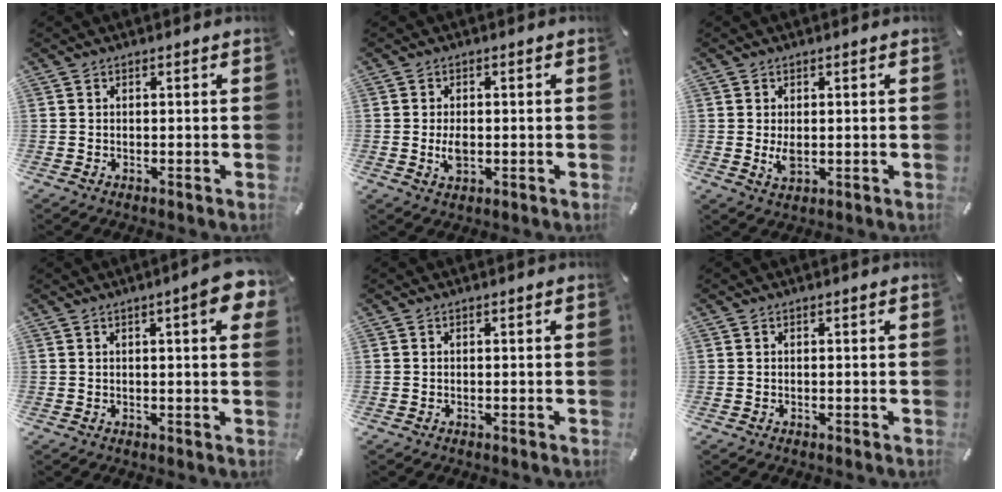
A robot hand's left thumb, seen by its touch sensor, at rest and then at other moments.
{"total": 3.3, "force": [-0.3, 2.1, 2.4], "torque": [-0.050, -0.004, -0.011]}
{"total": 3.0, "force": [0.0, 2.0, 2.2], "torque": [-0.048, -0.005, -0.004]}
{"total": 7.5, "force": [2.9, 1.5, 6.7], "torque": [-0.096, -0.008, 0.044]}
{"total": 0.0}
{"total": 0.0}